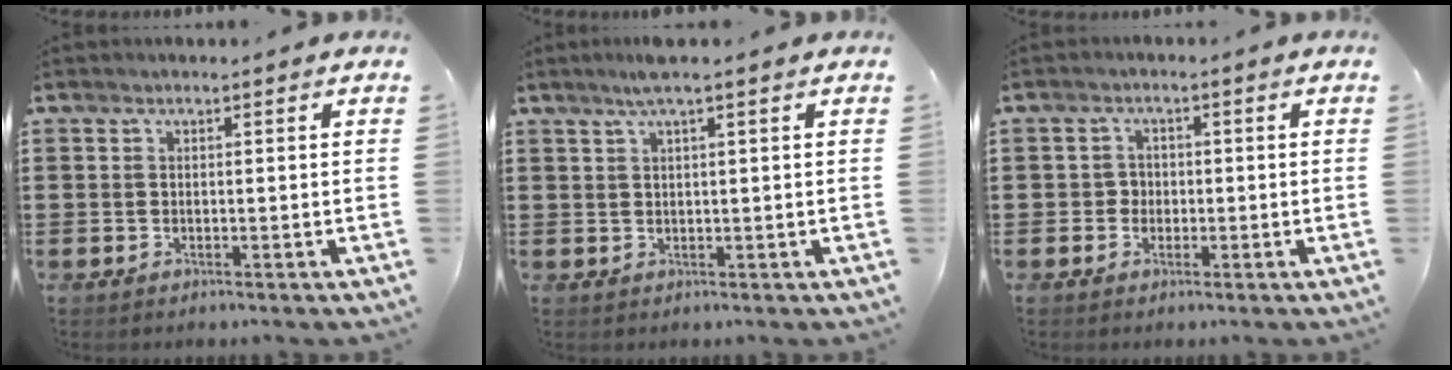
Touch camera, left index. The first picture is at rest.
{"total": 2.4, "force": [1.4, -0.2, 2.0], "torque": [-0.039, 0.001, 0.025]}
{"total": 2.0, "force": [-0.4, 1.9, 0.5], "torque": [-0.018, 0.006, -0.012]}